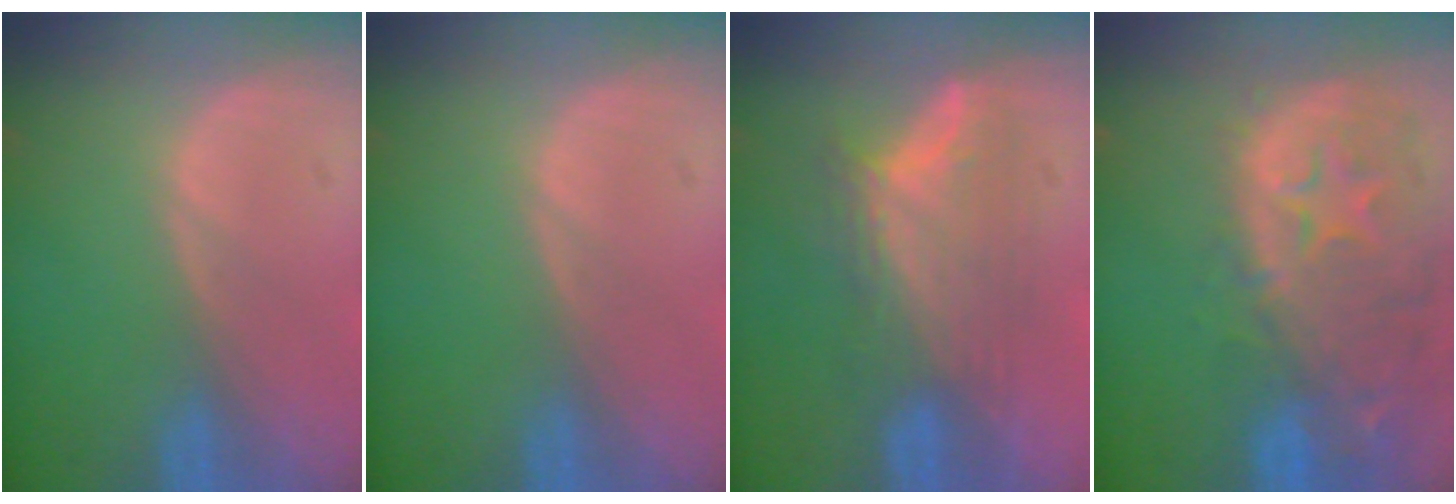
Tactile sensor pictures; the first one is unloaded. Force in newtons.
{"total": 0.0}
{"total": 7.8, "press": 6.8, "slide": 3.7}
{"total": 13.9, "press": 11.1, "slide": 8.3}